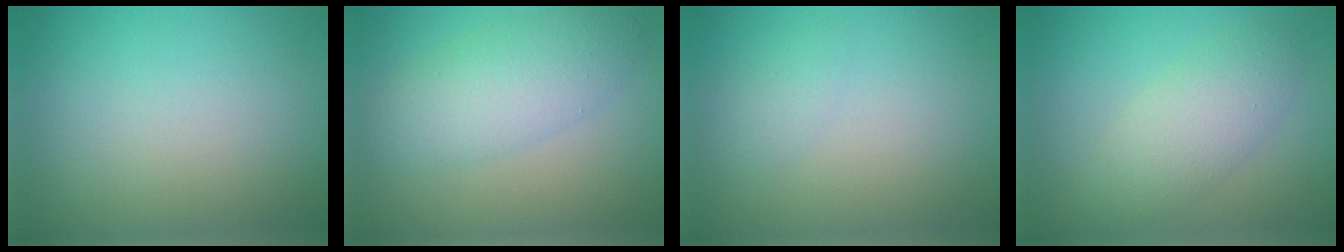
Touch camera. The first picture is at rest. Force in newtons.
{"total": 4.3, "press": 4.3, "slide": 0.0}
{"total": 0.9, "press": 0.9, "slide": 0.2}
{"total": 3.6, "press": 3.6, "slide": 0.2}